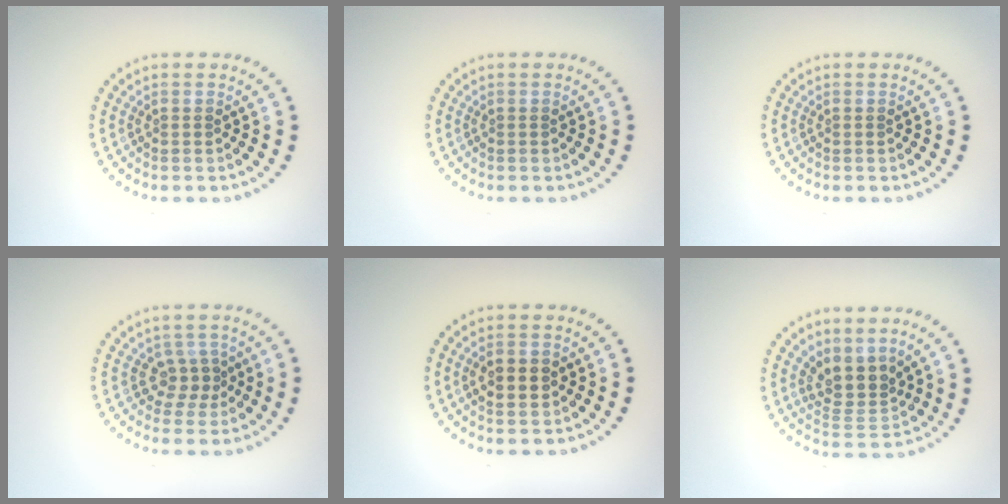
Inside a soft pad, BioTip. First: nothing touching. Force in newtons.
{"total": 0.0}
{"total": 0.0}
{"total": 2.1, "press": 1.7, "slide": 1.2}
{"total": 2.3, "press": 2.3, "slide": 0.1}
{"total": 3.2, "press": 2.4, "slide": 2.1}